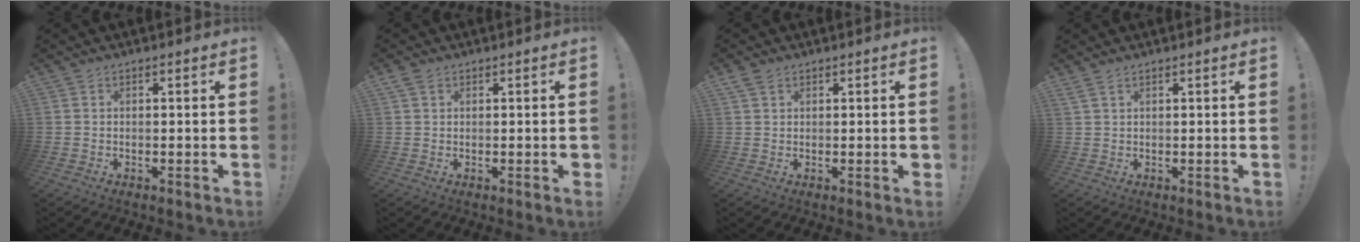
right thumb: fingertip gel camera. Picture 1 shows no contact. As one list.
[{"total": 1.8, "force": [0.7, 1.0, 1.4], "torque": [-0.026, 0.003, 0.015]}, {"total": 2.3, "force": [1.3, 1.1, 1.6], "torque": [-0.025, -0.002, 0.024]}, {"total": 1.8, "force": [1.1, 0.5, 1.3], "torque": [-0.030, 0.002, 0.022]}]